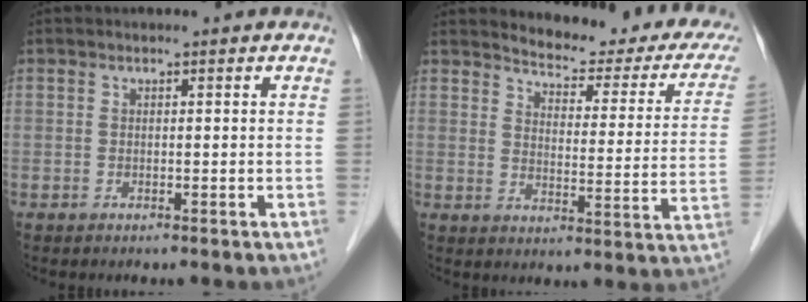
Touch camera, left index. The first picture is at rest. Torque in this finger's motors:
{"motor_torque": [0.34, -0.36, 0.03, 0.01]}